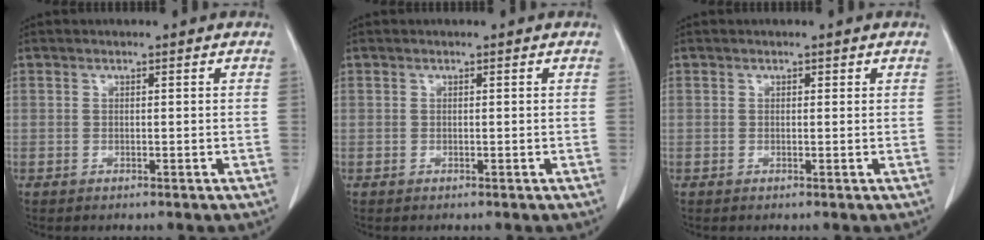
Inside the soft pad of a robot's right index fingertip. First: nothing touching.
{"total": 0.0}
{"total": 0.0}